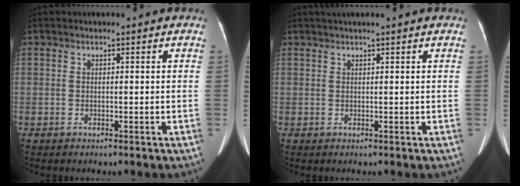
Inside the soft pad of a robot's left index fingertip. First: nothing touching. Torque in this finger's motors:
{"motor_torque": [0.26, 0.38, -0.08, 0.00]}